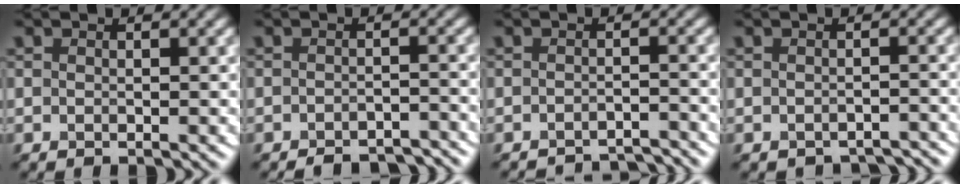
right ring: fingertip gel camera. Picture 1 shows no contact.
{"total": 4.6, "force": [-4.6, -0.5, 0.0], "torque": [-0.028, -0.004, -0.030]}
{"total": 4.8, "force": [-4.7, -1.0, -0.4], "torque": [-0.017, -0.004, -0.038]}
{"total": 3.8, "force": [-3.7, -0.7, -0.4], "torque": [-0.027, -0.010, -0.020]}